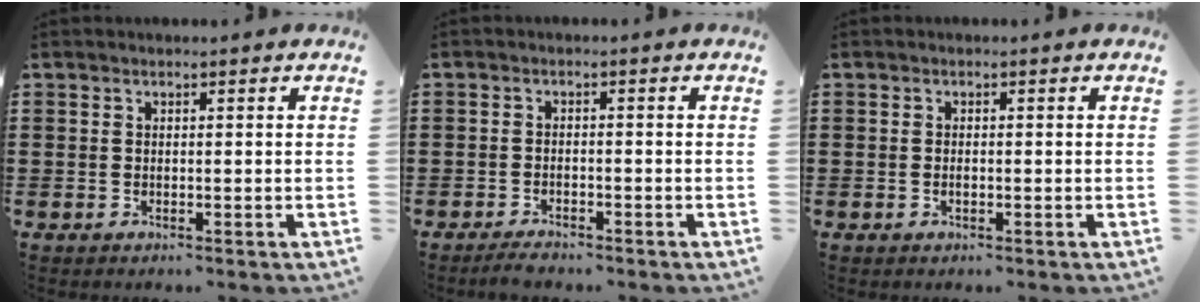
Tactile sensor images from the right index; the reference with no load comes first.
{"total": 1.9, "force": [-1.8, 0.3, 0.5], "torque": [-0.012, 0.002, -0.035]}
{"total": 0.9, "force": [-0.3, 0.3, 0.8], "torque": [-0.016, -0.003, -0.005]}